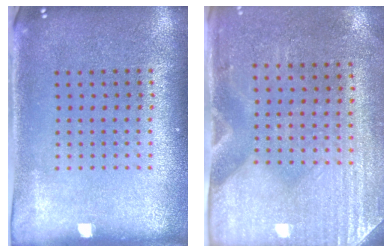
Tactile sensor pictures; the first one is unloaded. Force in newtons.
{"total": 2.9, "press": 2.5, "slide": 1.5}